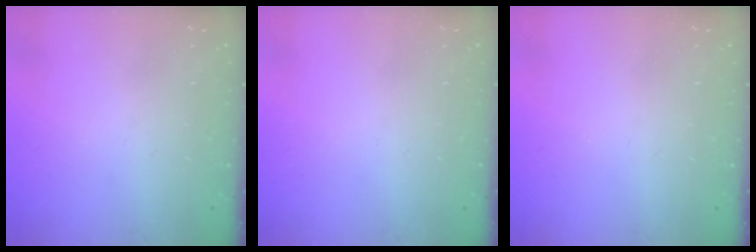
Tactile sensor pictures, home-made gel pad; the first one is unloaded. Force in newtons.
{"total": 0.0}
{"total": 0.0}